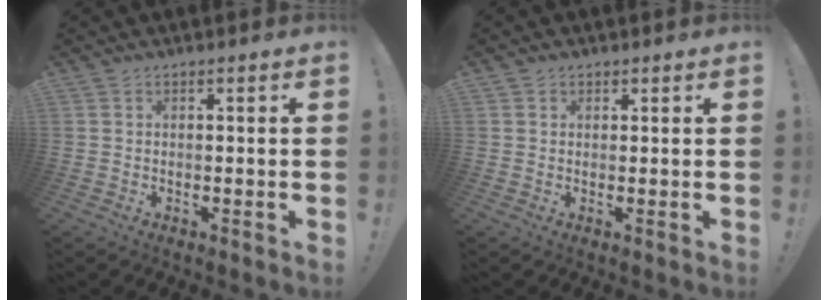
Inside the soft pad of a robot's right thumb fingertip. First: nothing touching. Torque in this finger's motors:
{"motor_torque": [-0.02, -0.35, -0.54, 0.12, 0.11]}